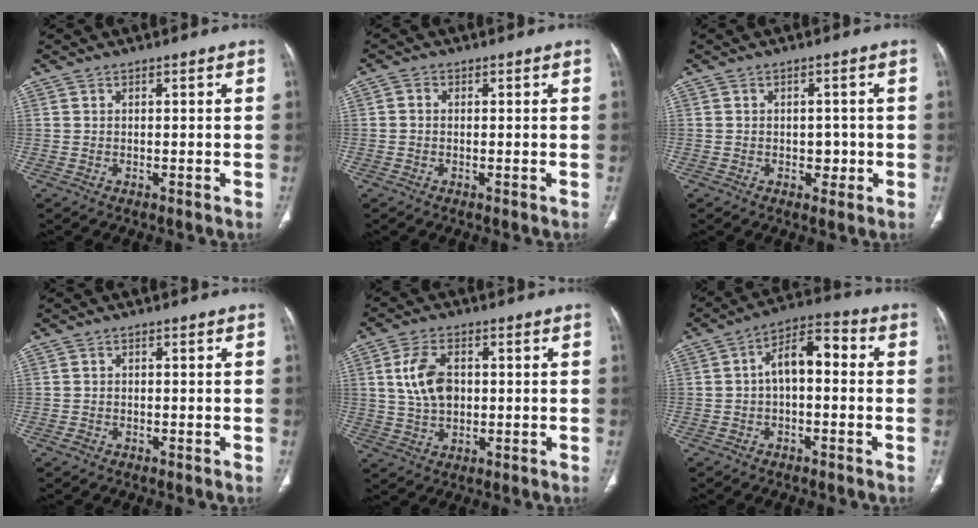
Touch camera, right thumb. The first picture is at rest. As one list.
[{"total": 1.1, "force": [-0.1, 0.9, 0.6], "torque": [-0.007, 0.002, -0.005]}, {"total": 2.6, "force": [-0.6, 2.0, 1.6], "torque": [-0.004, 0.004, -0.007]}, {"total": 1.1, "force": [-0.7, 0.8, 0.3], "torque": [-0.008, 0.004, -0.015]}, {"total": 8.3, "force": [1.3, 5.2, 6.4], "torque": [-0.120, 0.003, 0.028]}, {"total": 8.8, "force": [0.1, 4.7, 7.4], "torque": [-0.107, 0.038, -0.011]}]